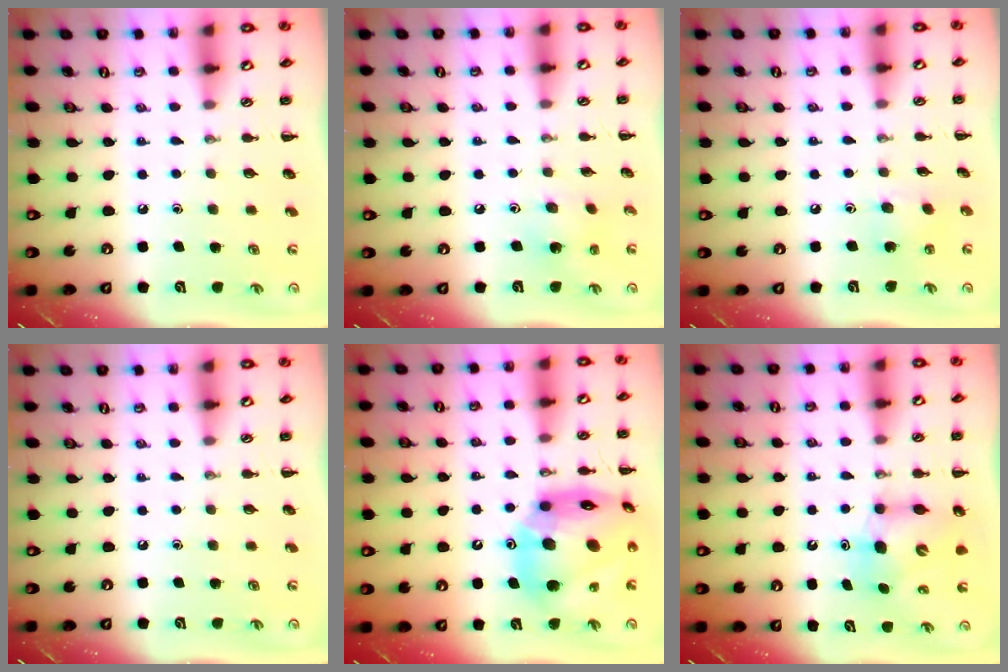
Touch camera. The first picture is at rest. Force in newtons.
{"total": 3.3, "press": 3.2, "slide": 0.6}
{"total": 3.9, "press": 3.8, "slide": 0.9}
{"total": 0.0}
{"total": 20.8, "press": 19.8, "slide": 6.2}
{"total": 7.3, "press": 7.2, "slide": 1.4}